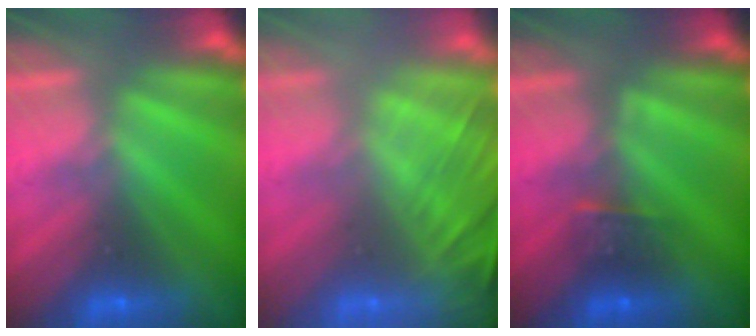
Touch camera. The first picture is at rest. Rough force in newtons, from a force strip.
{"total": 7.2}
{"total": 2.4}